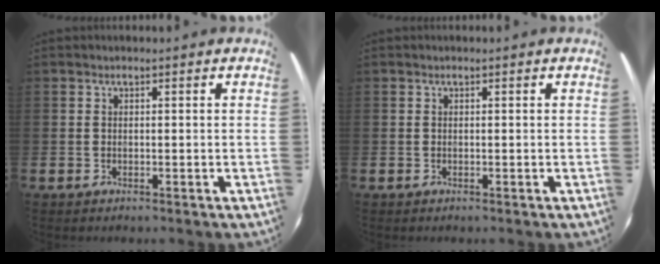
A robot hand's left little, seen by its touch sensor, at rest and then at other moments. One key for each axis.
{"total": 0.0}